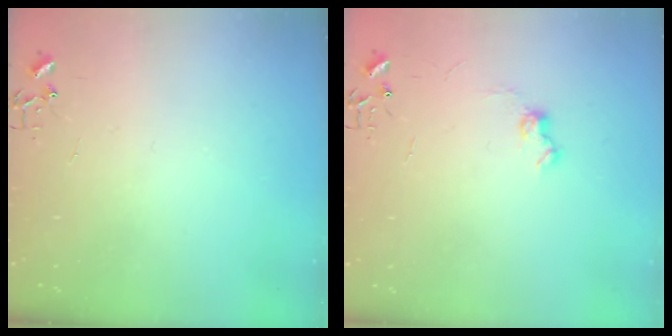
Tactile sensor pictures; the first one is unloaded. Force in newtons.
{"total": 7.2, "press": 7.2, "slide": 0.7}